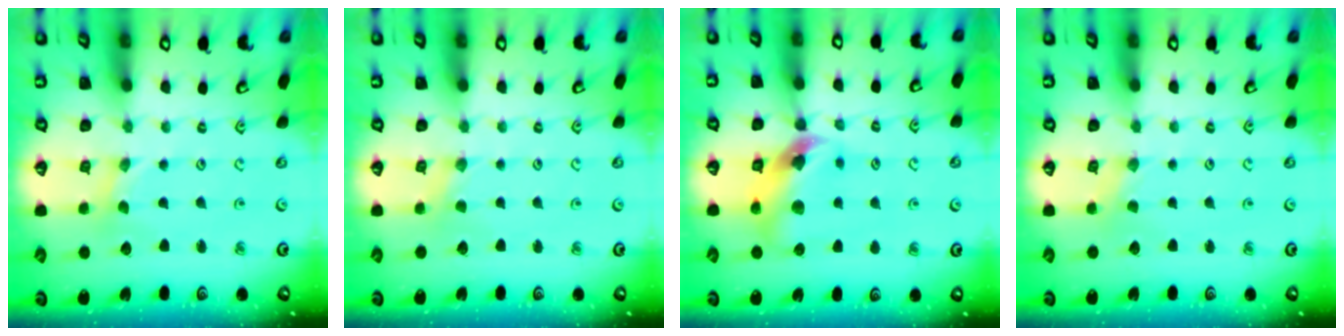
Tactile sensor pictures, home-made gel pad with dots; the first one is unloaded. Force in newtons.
{"total": 0.9, "press": 0.9, "slide": 0.2}
{"total": 11.6, "press": 11.5, "slide": 1.7}
{"total": 0.0}